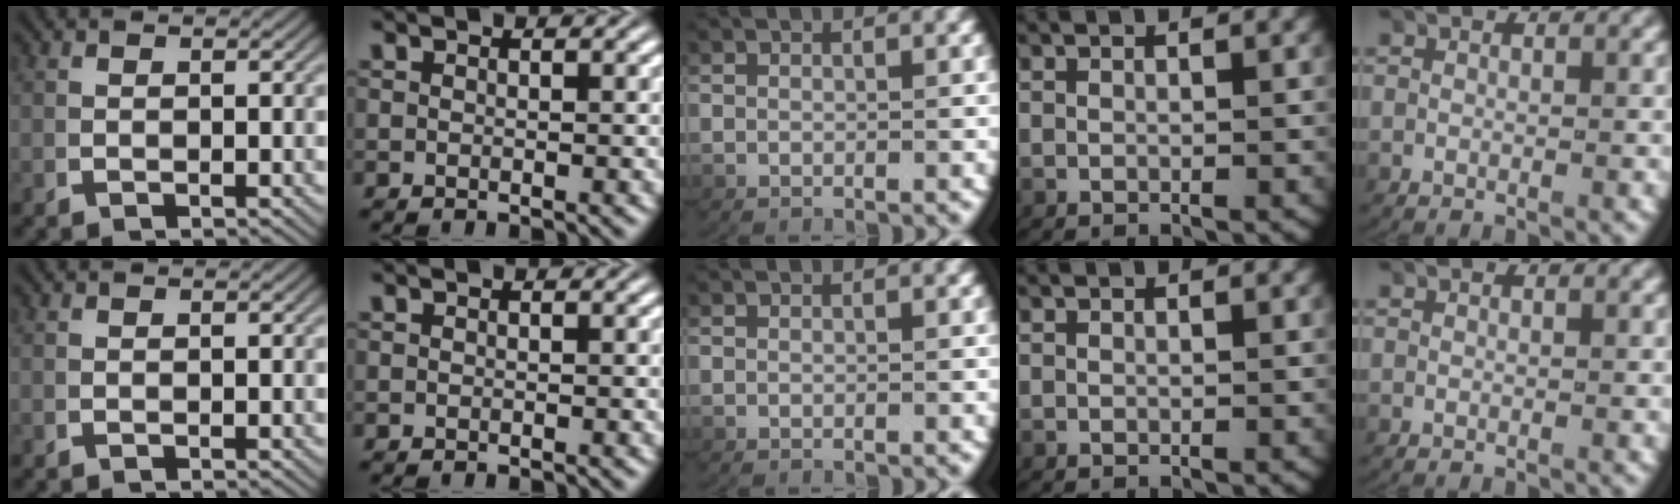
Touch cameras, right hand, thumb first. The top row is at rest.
{}